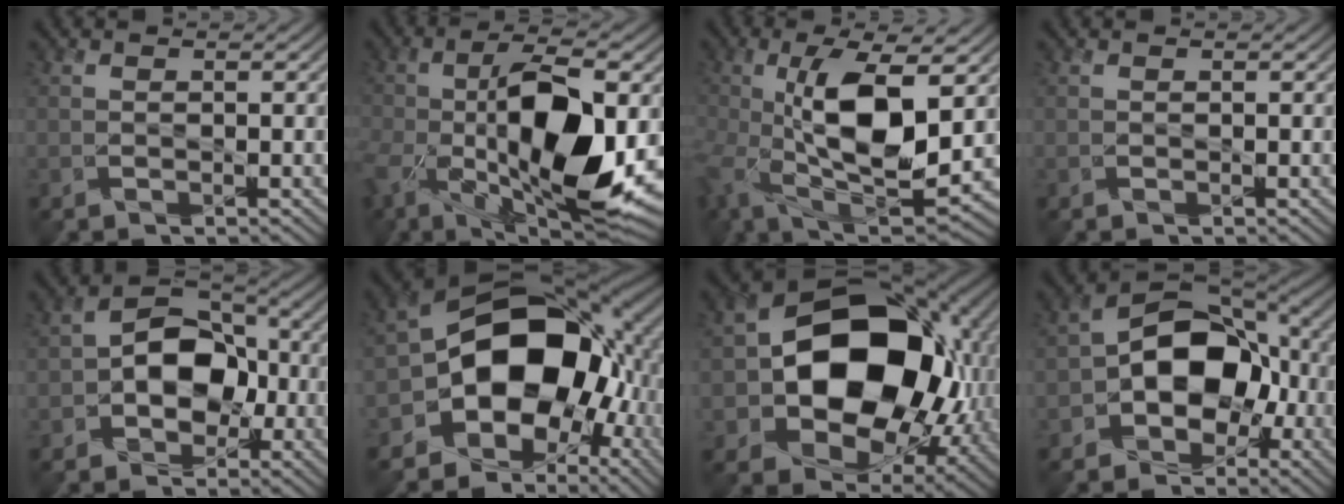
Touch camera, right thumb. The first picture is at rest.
{"total": 15.7, "force": [-2.6, 7.0, 13.9], "torque": [-0.264, -0.017, -0.039]}
{"total": 13.1, "force": [0.4, 5.6, 11.8], "torque": [-0.240, -0.006, 0.009]}
{"total": 0.0}
{"total": 7.1, "force": [-1.3, 5.2, 4.6], "torque": [-0.068, 0.014, -0.036]}
{"total": 16.3, "force": [-2.4, 12.2, 10.5], "torque": [-0.151, -0.005, -0.046]}
{"total": 16.5, "force": [0.2, 12.4, 10.9], "torque": [-0.171, -0.017, 0.011]}
{"total": 10.3, "force": [-2.4, 7.5, 6.7], "torque": [-0.100, 0.010, -0.060]}